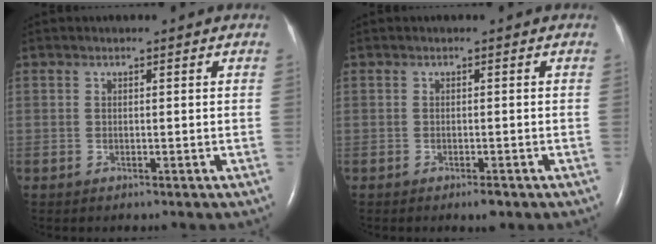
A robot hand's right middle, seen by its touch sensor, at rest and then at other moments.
{"total": 1.5, "force": [-1.0, 0.3, 1.1], "torque": [-0.017, -0.002, -0.012]}